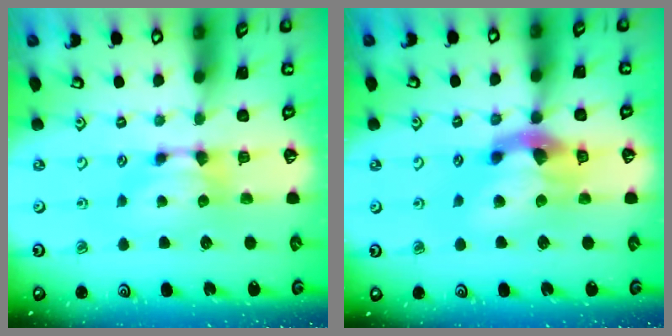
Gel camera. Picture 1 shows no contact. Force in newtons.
{"total": 5.8, "press": 5.5, "slide": 2.1}